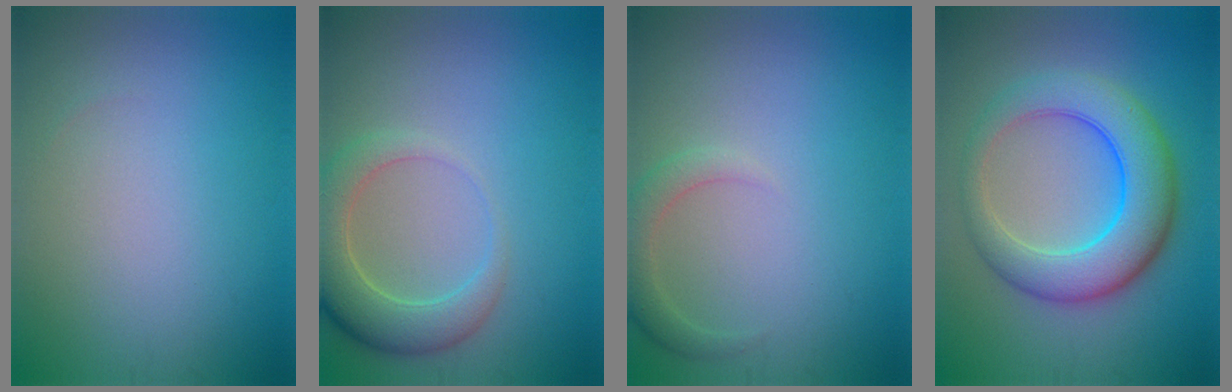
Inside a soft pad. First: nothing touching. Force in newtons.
{"total": 5.0, "press": 4.9, "slide": 0.6}
{"total": 2.2, "press": 2.2, "slide": 0.3}
{"total": 7.9, "press": 7.9, "slide": 0.0}